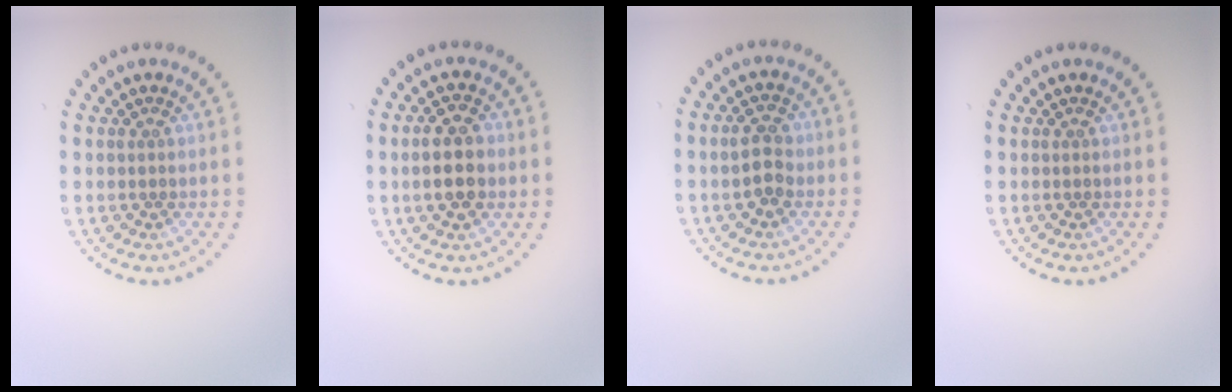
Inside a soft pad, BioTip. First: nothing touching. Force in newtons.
{"total": 3.6, "press": 3.6, "slide": 0.1}
{"total": 2.5, "press": 2.5, "slide": 0.1}
{"total": 0.0}